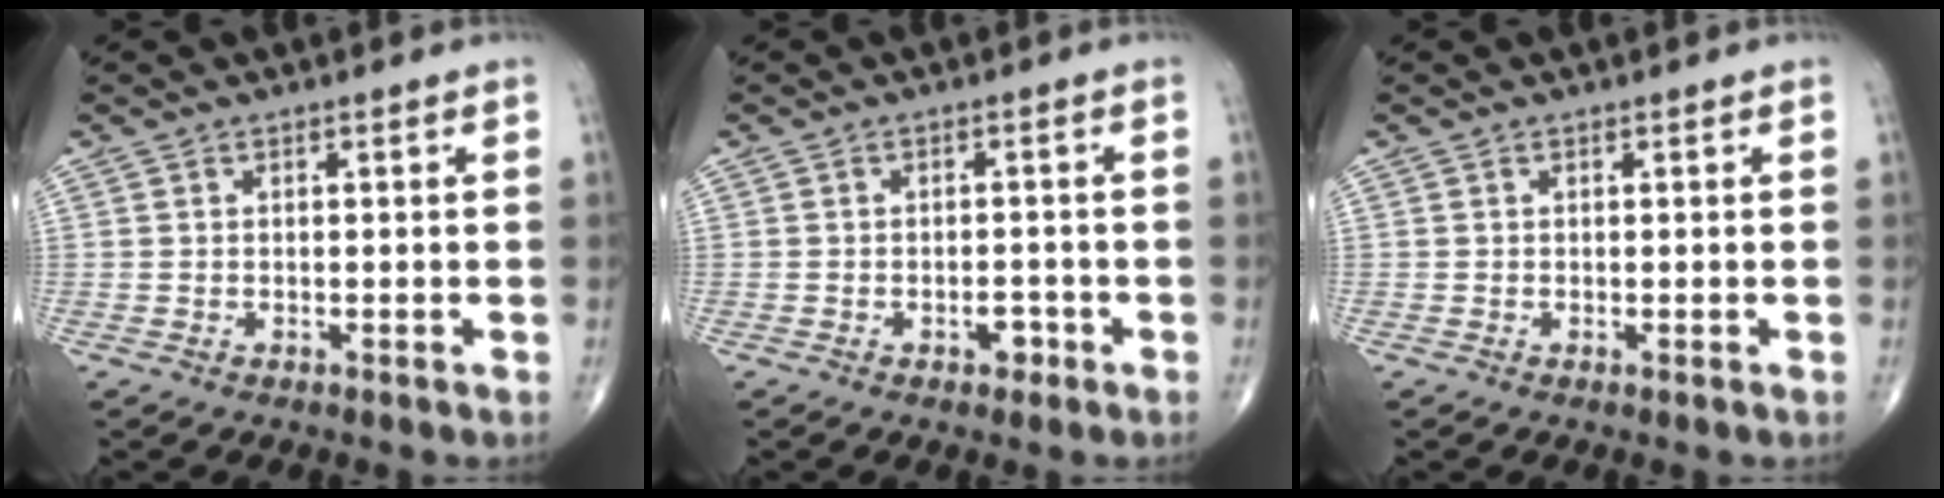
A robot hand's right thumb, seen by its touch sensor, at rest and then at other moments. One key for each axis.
{"total": 2.5, "fx": -1.3, "fy": 1.4, "fz": 1.6, "tx": -0.013, "ty": 0.007, "tz": -0.016}
{"total": 0.0}